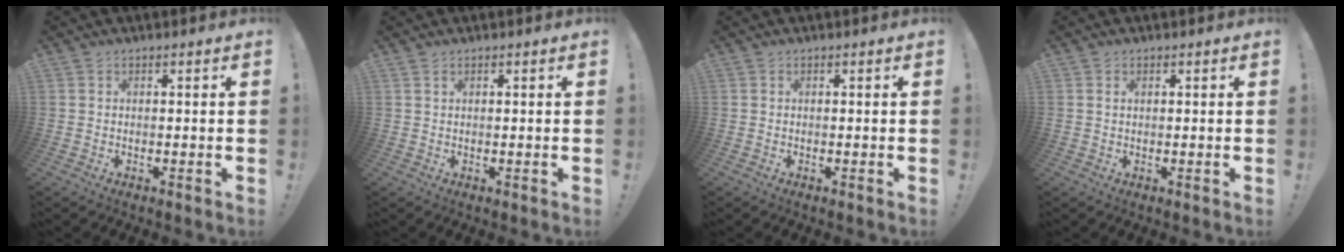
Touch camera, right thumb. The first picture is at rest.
{"total": 0.9, "force": [0.8, -0.1, 0.5], "torque": [-0.010, 0.001, 0.014]}
{"total": 0.0}
{"total": 0.9, "force": [0.5, 0.5, 0.5], "torque": [-0.011, 0.001, 0.010]}